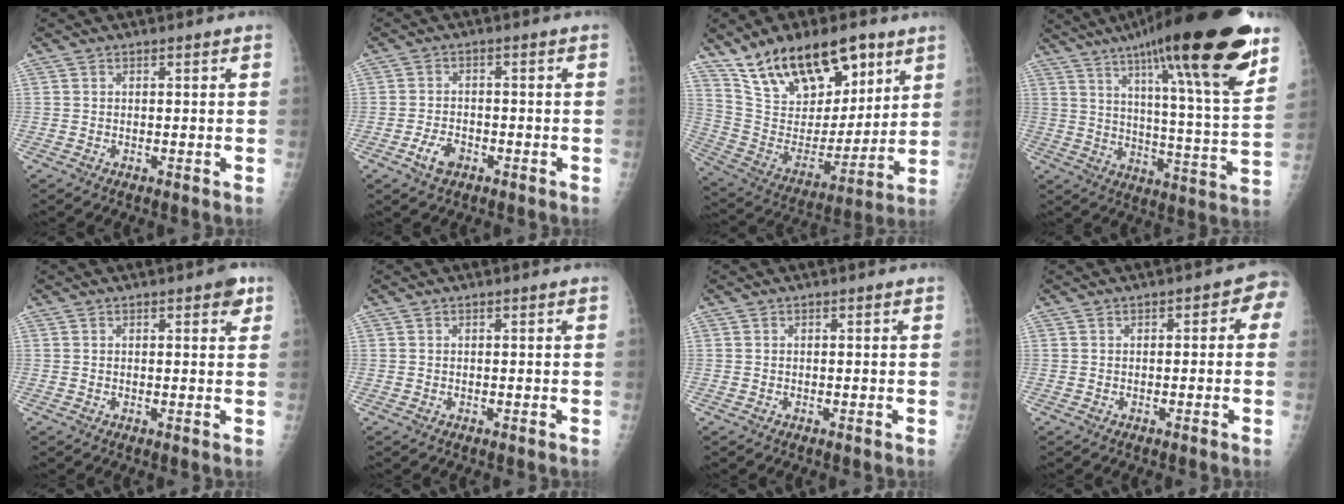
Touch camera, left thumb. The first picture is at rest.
{"total": 4.0, "force": [-2.1, 2.4, 2.4], "torque": [-0.041, 0.013, -0.038]}
{"total": 22.3, "force": [14.3, 10.7, 13.4], "torque": [-0.191, -0.052, 0.263]}
{"total": 28.5, "force": [17.7, 4.3, 21.9], "torque": [-0.322, -0.054, 0.268]}
{"total": 2.9, "force": [1.6, 1.1, 2.2], "torque": [-0.015, -0.003, 0.014]}
{"total": 0.0}
{"total": 0.0}
{"total": 3.7, "force": [0.0, 2.3, 2.9], "torque": [-0.011, 0.017, -0.010]}